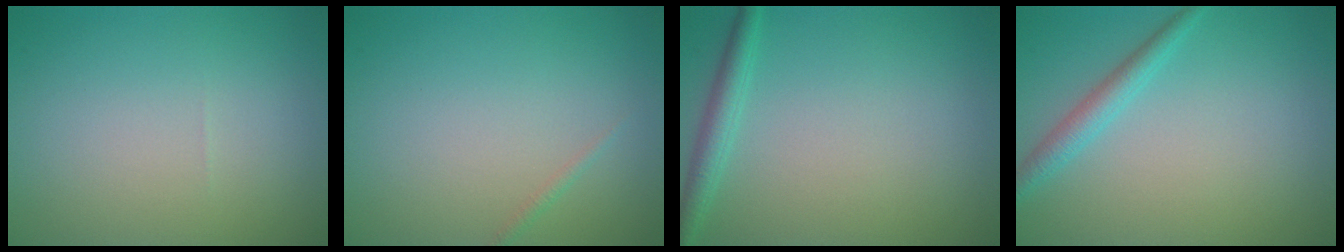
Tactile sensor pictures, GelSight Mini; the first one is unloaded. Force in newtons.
{"total": 0.6, "press": 0.6, "slide": 0.0}
{"total": 2.1, "press": 2.1, "slide": 0.1}
{"total": 2.1, "press": 2.1, "slide": 0.1}